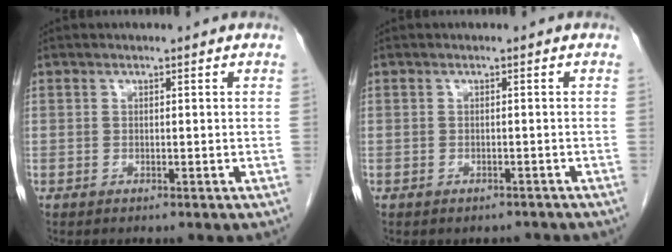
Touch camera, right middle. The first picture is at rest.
{"total": 1.6, "force": [-1.4, 0.8, 0.1], "torque": [-0.003, 0.001, -0.019]}